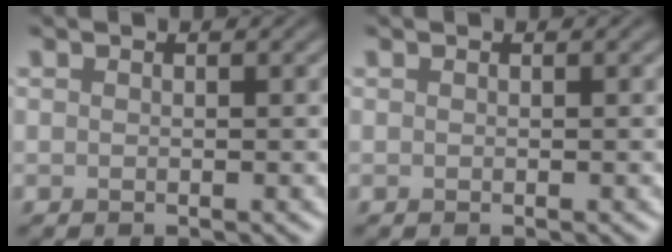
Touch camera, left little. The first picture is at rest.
{"total": 0.0}